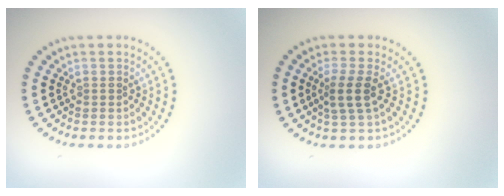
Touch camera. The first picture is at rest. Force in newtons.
{"total": 2.3, "press": 1.9, "slide": 1.3}